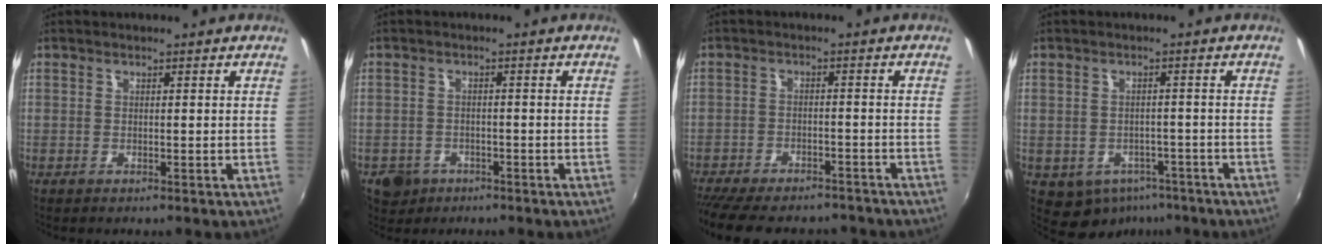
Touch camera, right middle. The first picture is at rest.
{"total": 4.9, "force": [-2.6, 4.0, 1.3], "torque": [-0.039, -0.001, -0.037]}
{"total": 16.7, "force": [-14.0, 5.6, 7.0], "torque": [-0.158, -0.022, -0.199]}
{"total": 7.2, "force": [-4.2, 5.3, 2.5], "torque": [-0.060, -0.006, -0.043]}